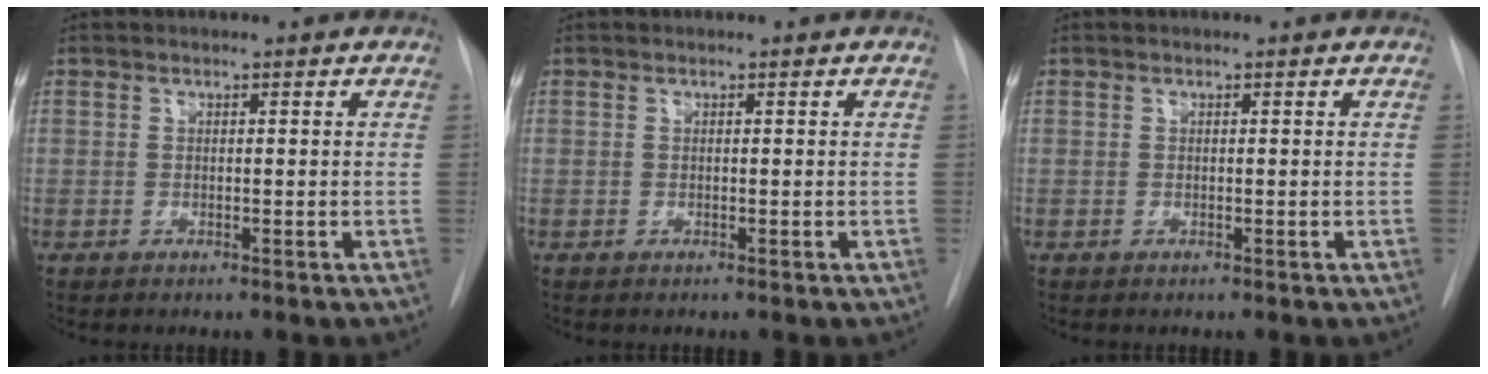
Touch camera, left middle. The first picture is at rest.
{"total": 0.0}
{"total": 0.0}